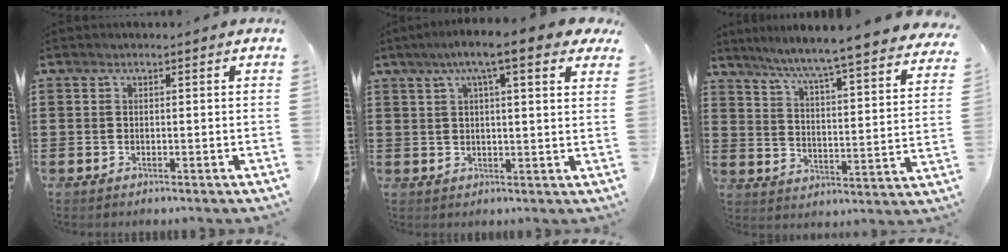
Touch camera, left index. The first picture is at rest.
{"total": 7.4, "force": [4.7, 1.0, 5.6], "torque": [-0.116, 0.000, 0.077]}
{"total": 5.9, "force": [5.3, -1.2, 2.3], "torque": [-0.070, -0.051, 0.082]}